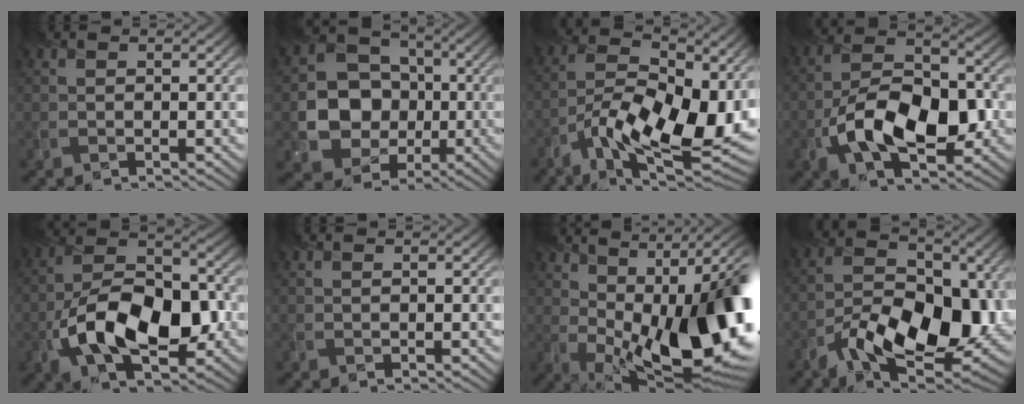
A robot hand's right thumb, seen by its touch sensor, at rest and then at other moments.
{"total": 10.4, "force": [-1.4, 9.1, 4.9], "torque": [-0.105, -0.013, -0.037]}
{"total": 16.4, "force": [-6.0, 8.0, 13.0], "torque": [-0.224, -0.021, -0.105]}
{"total": 11.8, "force": [-3.9, 6.4, 9.1], "torque": [-0.170, -0.002, -0.075]}
{"total": 13.1, "force": [-4.2, 7.2, 10.0], "torque": [-0.191, -0.005, -0.084]}
{"total": 0.0}
{"total": 18.4, "force": [0.4, 8.5, 16.3], "torque": [-0.203, -0.011, 0.020]}
{"total": 14.6, "force": [-5.8, 7.6, 11.1], "torque": [-0.181, -0.020, -0.101]}